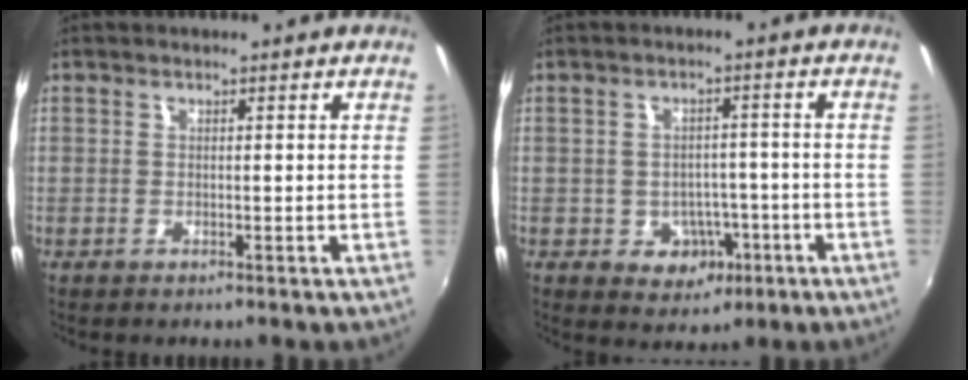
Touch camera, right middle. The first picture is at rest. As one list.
[{"total": 6.3, "force": [-2.3, 5.3, 2.6], "torque": [-0.054, 0.009, -0.016]}]